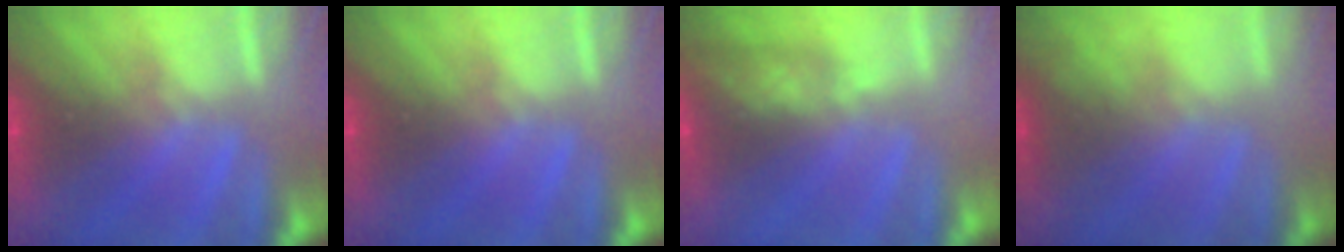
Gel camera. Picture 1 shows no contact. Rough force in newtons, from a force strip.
{"total": 0.0}
{"total": 7.8}
{"total": 1.9}